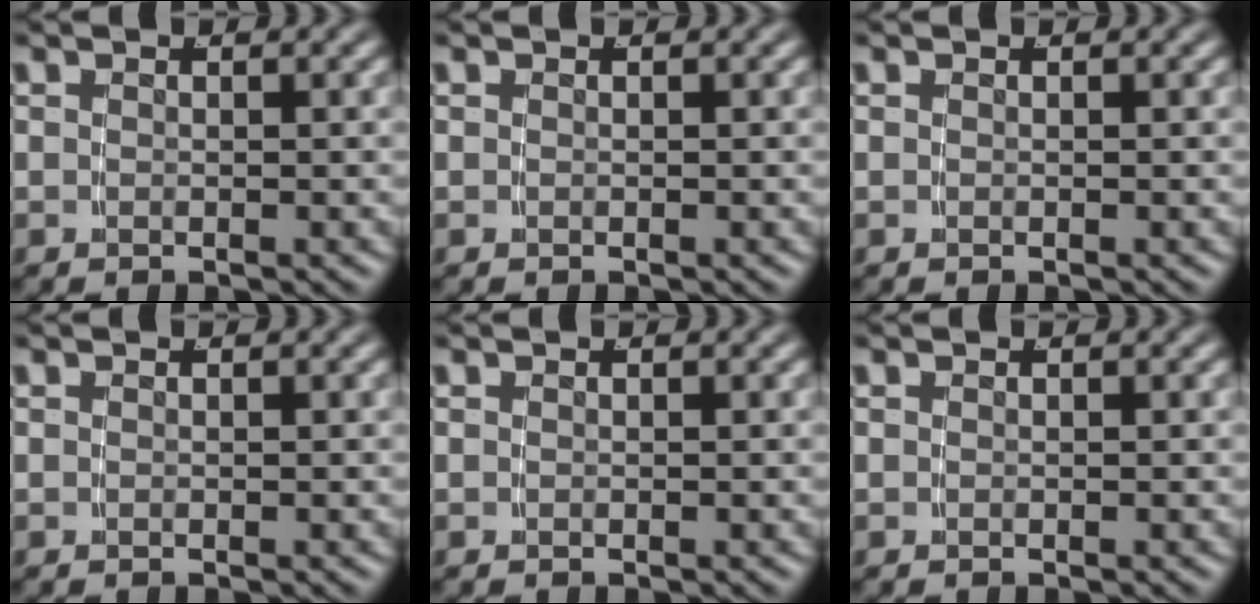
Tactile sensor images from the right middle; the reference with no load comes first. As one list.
[{"total": 0.0}, {"total": 0.0}, {"total": 0.0}, {"total": 0.0}, {"total": 0.0}]